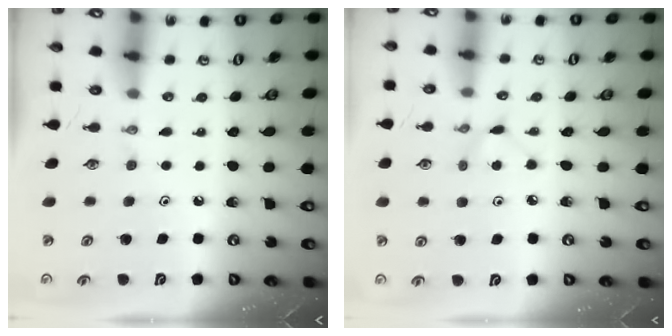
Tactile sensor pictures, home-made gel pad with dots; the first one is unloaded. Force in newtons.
{"total": 2.5, "press": 2.5, "slide": 0.3}